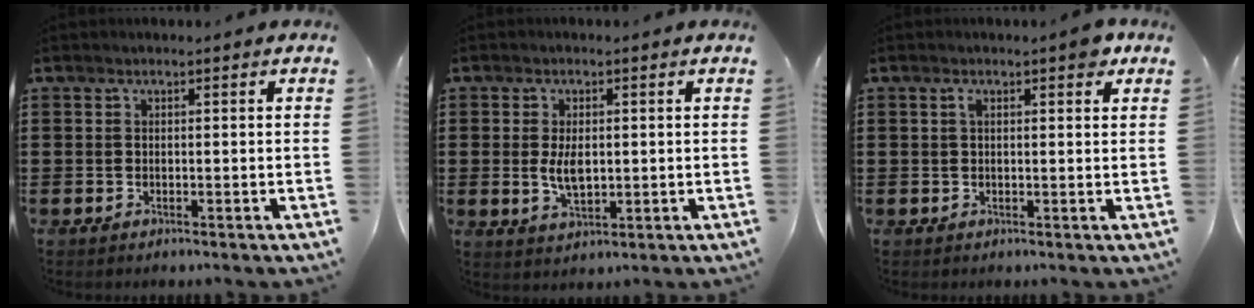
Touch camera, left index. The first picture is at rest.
{"total": 4.5, "force": [0.1, 2.4, 3.9], "torque": [-0.085, 0.003, -0.001]}
{"total": 2.4, "force": [1.3, 0.5, 1.9], "torque": [-0.033, 0.001, 0.020]}